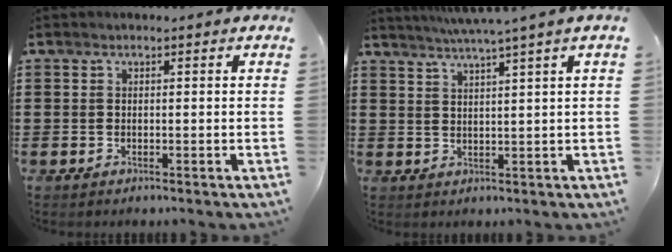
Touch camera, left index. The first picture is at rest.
{"total": 3.0, "force": [2.3, -1.2, 1.4], "torque": [-0.032, -0.014, 0.037]}